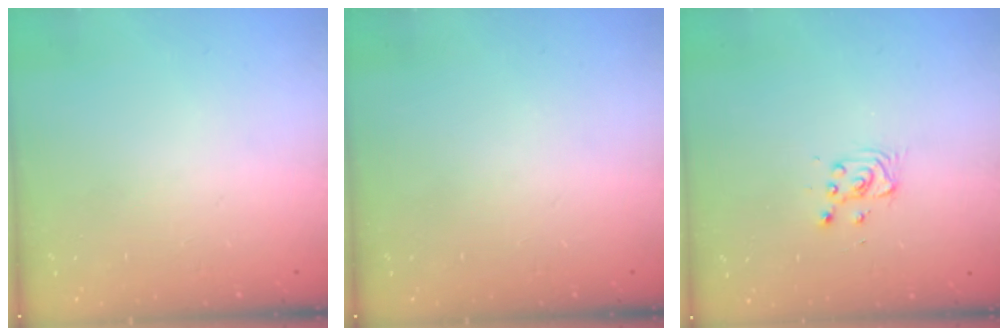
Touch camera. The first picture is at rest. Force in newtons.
{"total": 0.0}
{"total": 2.8, "press": 2.8, "slide": 0.4}